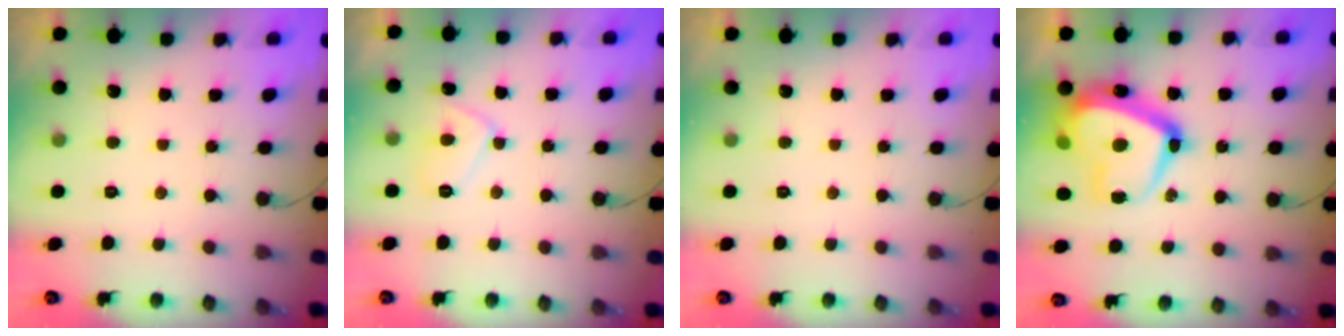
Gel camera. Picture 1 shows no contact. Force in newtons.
{"total": 7.0, "press": 7.0, "slide": 0.8}
{"total": 0.0}
{"total": 22.6, "press": 22.5, "slide": 1.8}